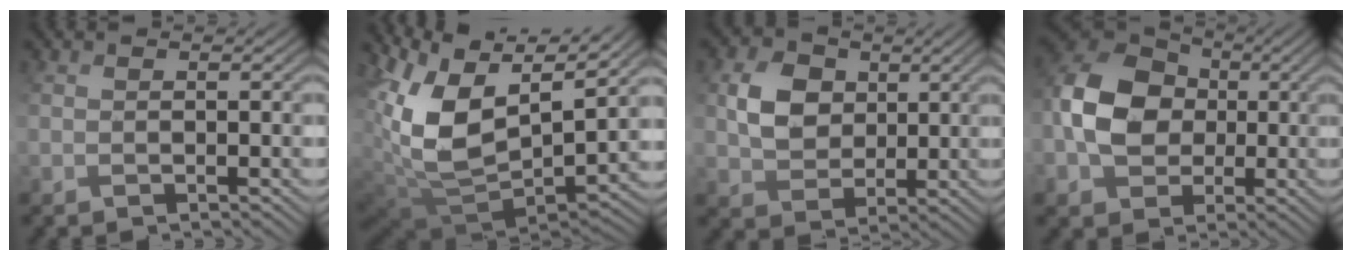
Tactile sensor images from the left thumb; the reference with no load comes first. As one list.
[{"total": 14.1, "force": [4.5, 8.3, 10.5], "torque": [-0.260, -0.005, 0.097]}, {"total": 5.4, "force": [2.2, 4.5, 2.1], "torque": [-0.050, 0.014, 0.033]}, {"total": 9.7, "force": [0.1, 7.8, 5.8], "torque": [-0.140, 0.016, -0.013]}]